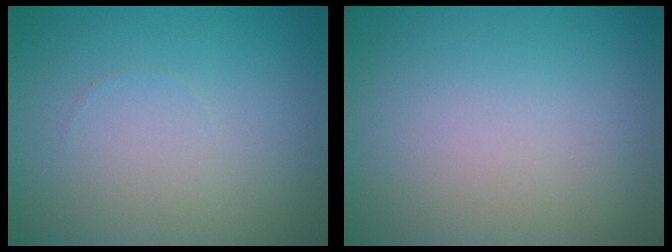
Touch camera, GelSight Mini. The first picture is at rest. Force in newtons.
{"total": 0.0}